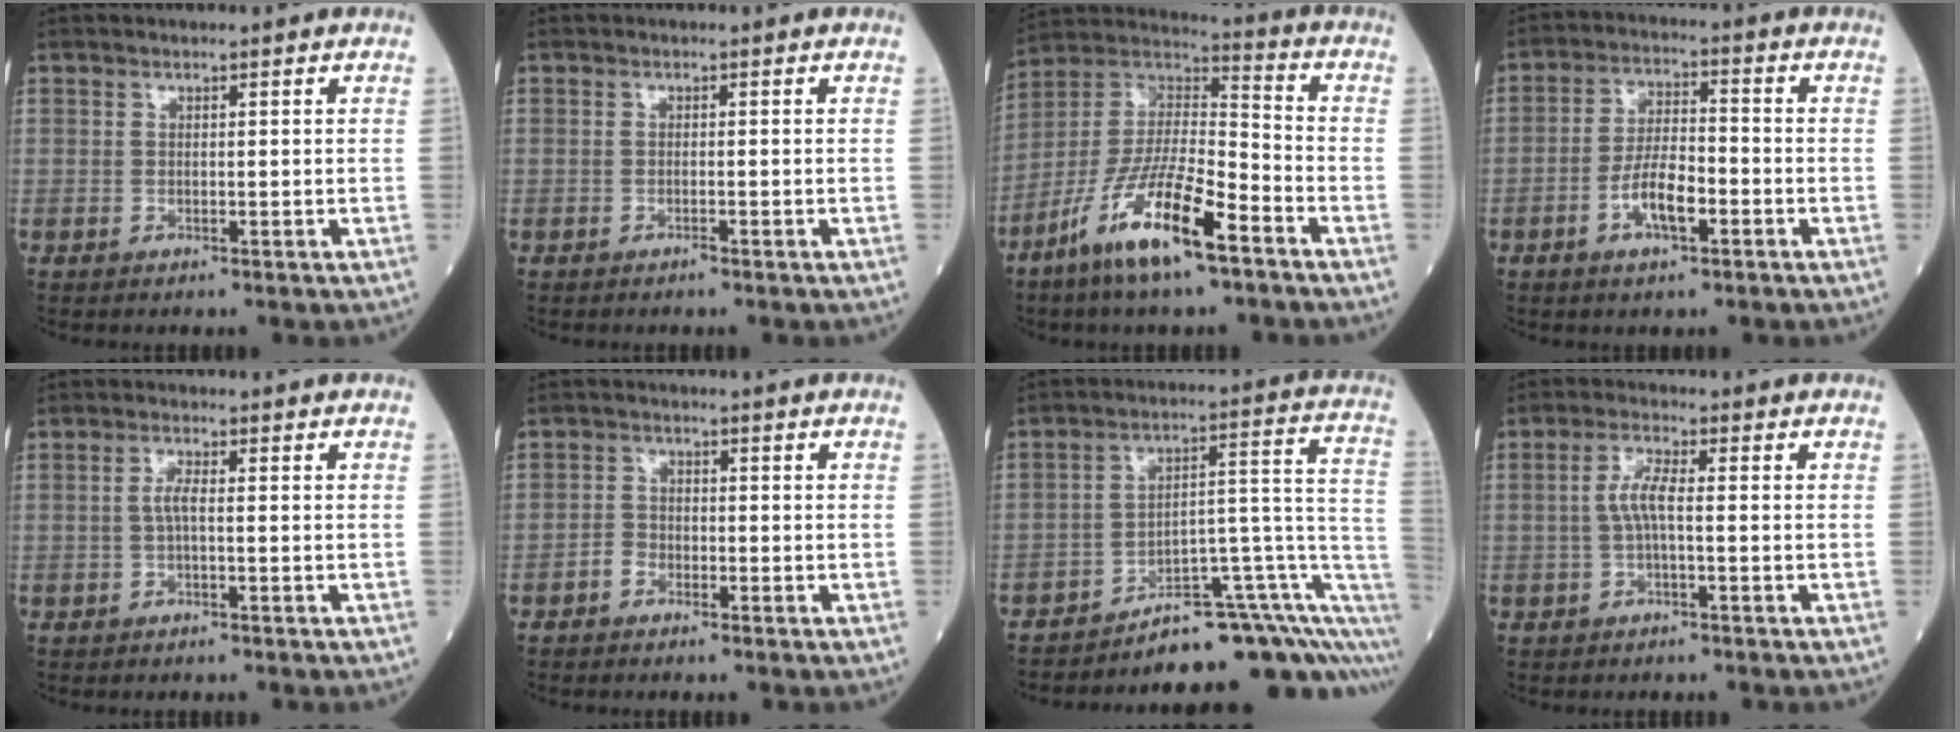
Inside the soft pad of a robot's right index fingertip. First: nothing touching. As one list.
[{"total": 0.7, "force": [-0.5, 0.1, 0.5], "torque": [-0.013, -0.001, -0.009]}, {"total": 15.9, "force": [-8.9, 2.8, 12.9], "torque": [-0.255, -0.017, -0.167]}, {"total": 6.9, "force": [-2.8, 2.2, 6.0], "torque": [-0.119, 0.005, -0.051]}, {"total": 2.0, "force": [-0.2, 0.2, 1.9], "torque": [-0.039, 0.003, -0.005]}, {"total": 2.2, "force": [-1.3, 1.5, 0.9], "torque": [-0.012, 0.007, -0.027]}, {"total": 16.8, "force": [-11.7, 4.3, 11.3], "torque": [-0.073, 0.076, -0.157]}, {"total": 3.7, "force": [-0.3, 0.5, 3.7], "torque": [-0.076, 0.008, -0.006]}]